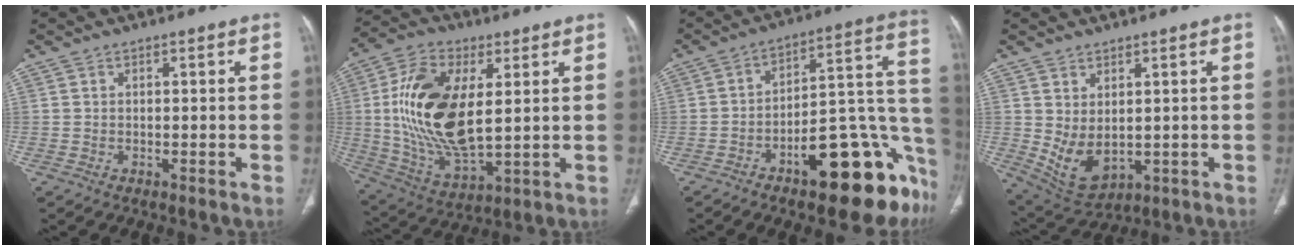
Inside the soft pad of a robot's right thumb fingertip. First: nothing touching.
{"total": 20.0, "force": [3.0, 9.9, 17.2], "torque": [-0.335, -0.016, 0.061]}
{"total": 23.7, "force": [-11.2, 8.8, 18.9], "torque": [-0.161, 0.094, -0.150]}
{"total": 8.2, "force": [0.3, 4.9, 6.5], "torque": [-0.108, -0.012, 0.034]}